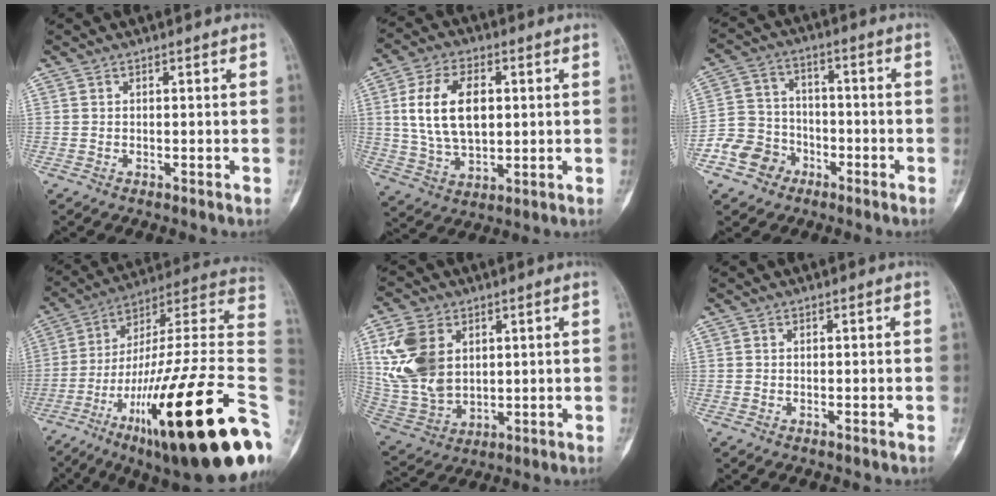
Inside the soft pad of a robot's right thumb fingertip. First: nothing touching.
{"total": 14.0, "force": [2.2, 8.4, 11.0], "torque": [-0.184, 0.000, 0.046]}
{"total": 9.2, "force": [-4.9, 7.5, 2.3], "torque": [-0.016, 0.044, -0.094]}
{"total": 34.6, "force": [-11.3, 6.3, 32.1], "torque": [-0.413, 0.065, -0.186]}
{"total": 14.6, "force": [3.8, 10.2, 9.8], "torque": [-0.185, -0.010, 0.088]}
{"total": 0.0}